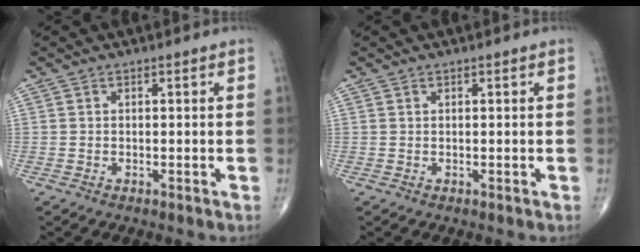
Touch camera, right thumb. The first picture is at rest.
{"total": 0.0}